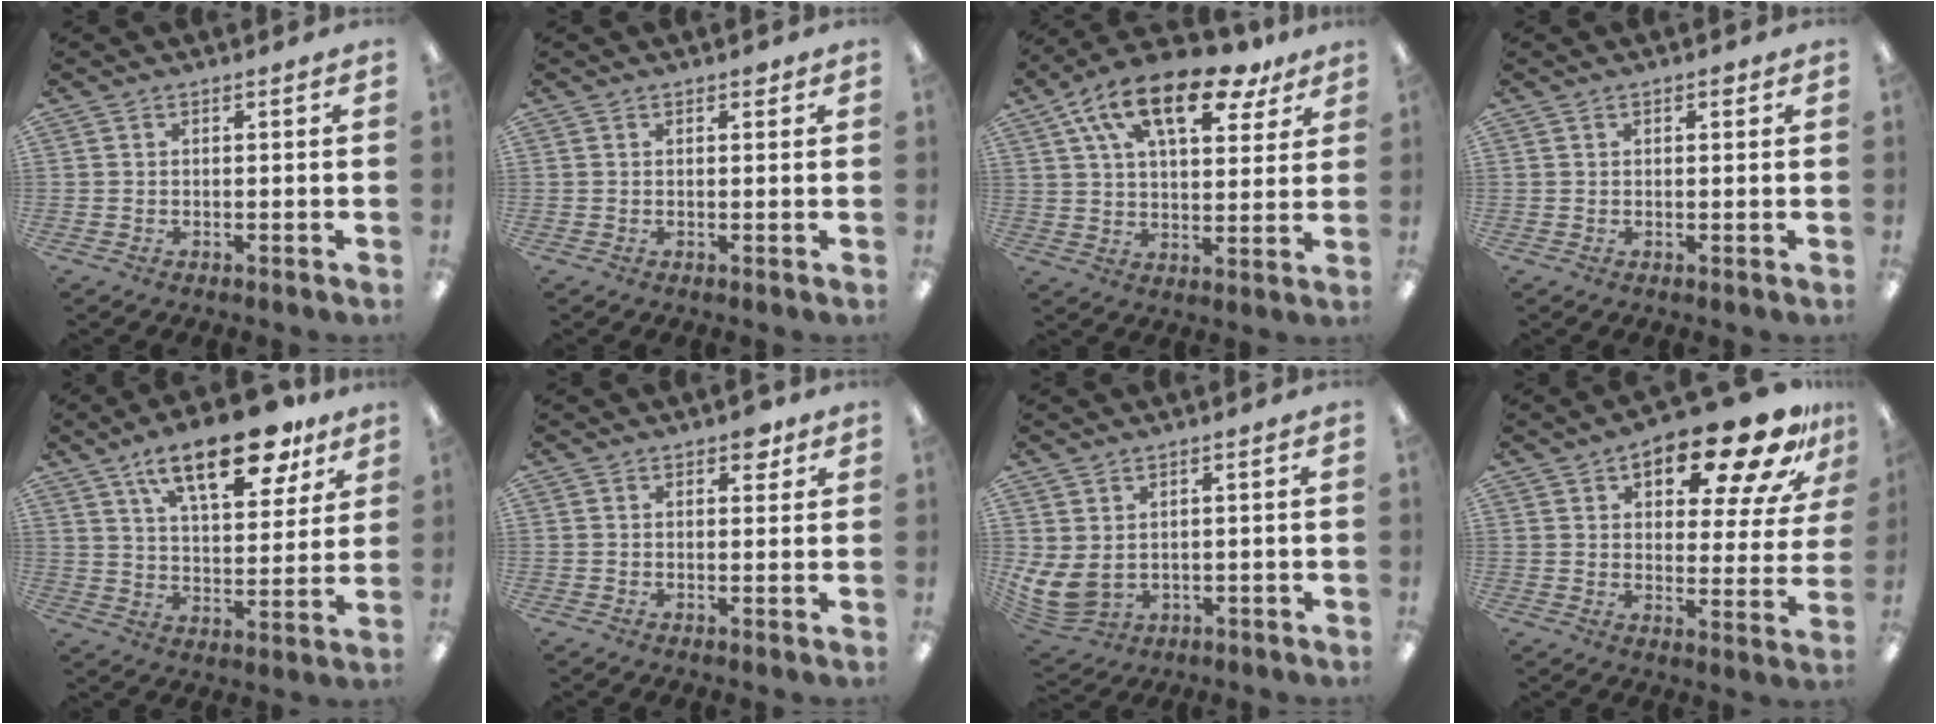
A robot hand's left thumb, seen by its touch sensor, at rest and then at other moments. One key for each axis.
{"total": 1.3, "fx": 0.8, "fy": 0.6, "fz": 0.8, "tx": -0.001, "ty": -0.004, "tz": 0.010}
{"total": 18.2, "fx": 10.3, "fy": 8.4, "fz": 12.4, "tx": -0.201, "ty": -0.035, "tz": 0.172}
{"total": 1.5, "fx": 0.8, "fy": 0.7, "fz": 1.1, "tx": -0.006, "ty": -0.002, "tz": 0.008}
{"total": 19.6, "fx": 12.2, "fy": 8.1, "fz": 13.1, "tx": -0.194, "ty": -0.053, "tz": 0.197}
{"total": 3.9, "fx": 2.2, "fy": 2.1, "fz": 2.4, "tx": -0.019, "ty": -0.008, "tz": 0.033}
{"total": 6.7, "fx": 1.5, "fy": 4.3, "fz": 4.9, "tx": -0.120, "ty": -0.016, "tz": 0.033}
{"total": 19.4, "fx": 13.1, "fy": 7.3, "fz": 12.3, "tx": -0.166, "ty": -0.081, "tz": 0.209}